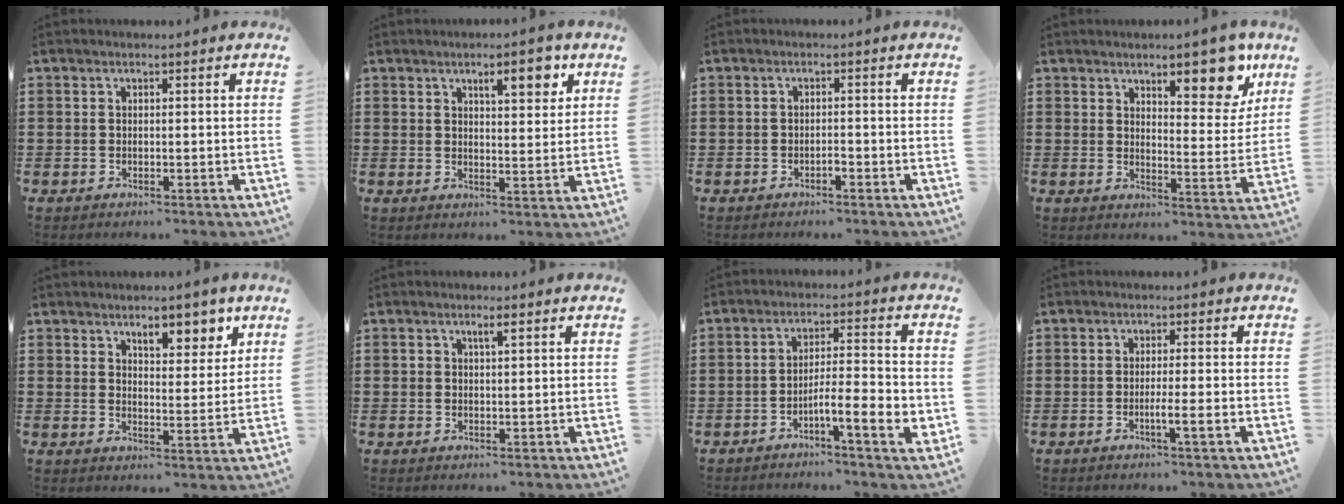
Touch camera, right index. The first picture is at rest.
{"total": 5.7, "force": [3.2, 1.8, 4.3], "torque": [-0.060, -0.002, 0.047]}
{"total": 1.1, "force": [-0.8, 0.3, 0.7], "torque": [-0.016, -0.003, -0.015]}
{"total": 9.9, "force": [7.0, 3.5, 6.1], "torque": [-0.081, -0.028, 0.116]}
{"total": 6.2, "force": [4.2, 2.6, 3.7], "torque": [-0.045, -0.012, 0.067]}
{"total": 1.6, "force": [0.6, 0.5, 1.4], "torque": [-0.028, 0.005, 0.009]}
{"total": 6.8, "force": [-3.0, 1.0, 6.1], "torque": [-0.090, -0.002, -0.052]}
{"total": 3.2, "force": [-1.3, -0.2, 2.9], "torque": [-0.048, -0.008, -0.024]}